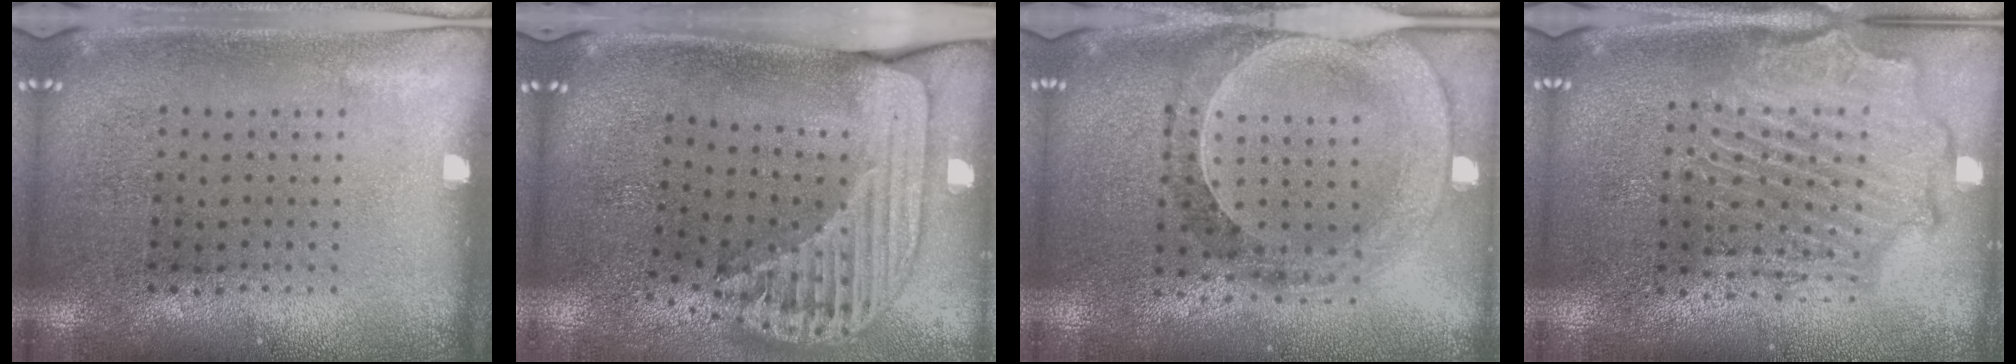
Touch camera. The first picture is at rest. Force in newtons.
{"total": 2.6, "press": 1.8, "slide": 1.9}
{"total": 0.9, "press": 0.9, "slide": 0.2}
{"total": 2.2, "press": 2.1, "slide": 0.5}